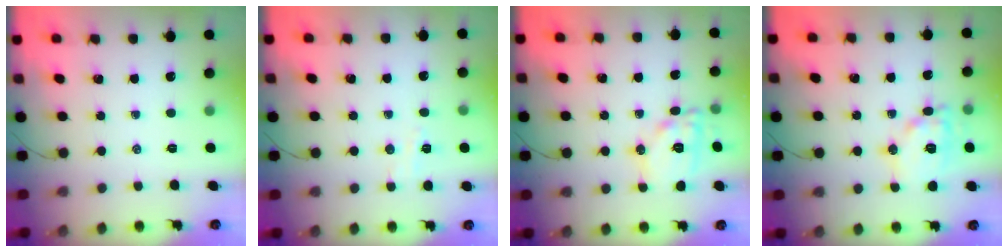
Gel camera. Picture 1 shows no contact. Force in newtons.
{"total": 3.5, "press": 3.4, "slide": 0.9}
{"total": 11.8, "press": 11.8, "slide": 0.4}
{"total": 12.7, "press": 12.7, "slide": 0.9}